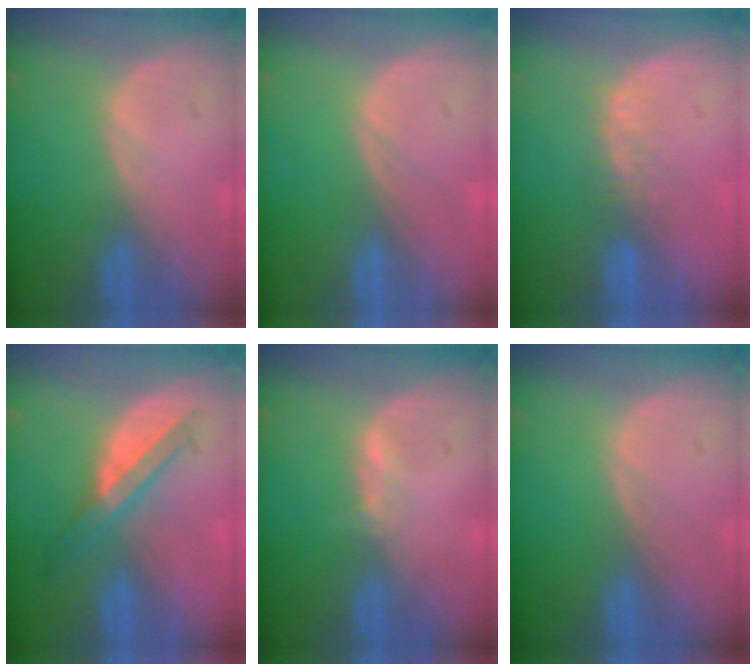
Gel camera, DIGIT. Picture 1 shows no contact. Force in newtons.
{"total": 0.0}
{"total": 2.8, "press": 2.4, "slide": 1.5}
{"total": 6.1, "press": 5.6, "slide": 2.5}
{"total": 1.1, "press": 1.1, "slide": 0.3}
{"total": 0.0}